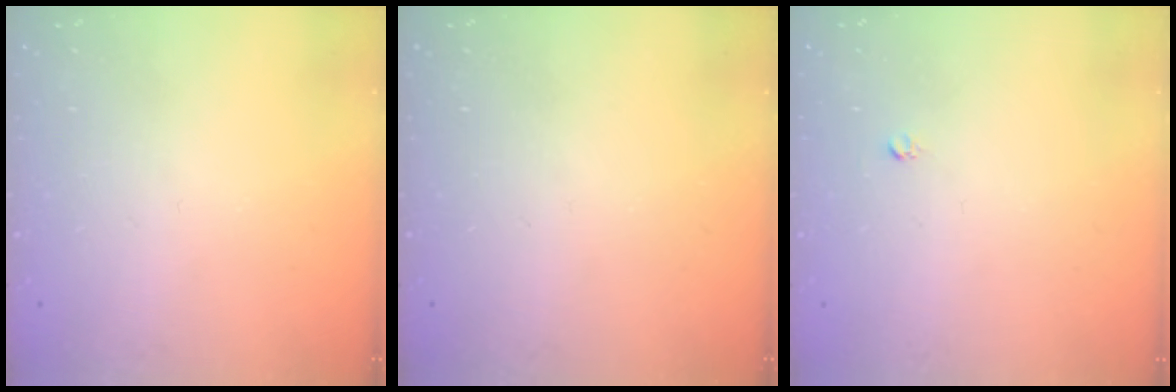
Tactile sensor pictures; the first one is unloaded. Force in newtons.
{"total": 0.0}
{"total": 2.5, "press": 2.5, "slide": 0.2}